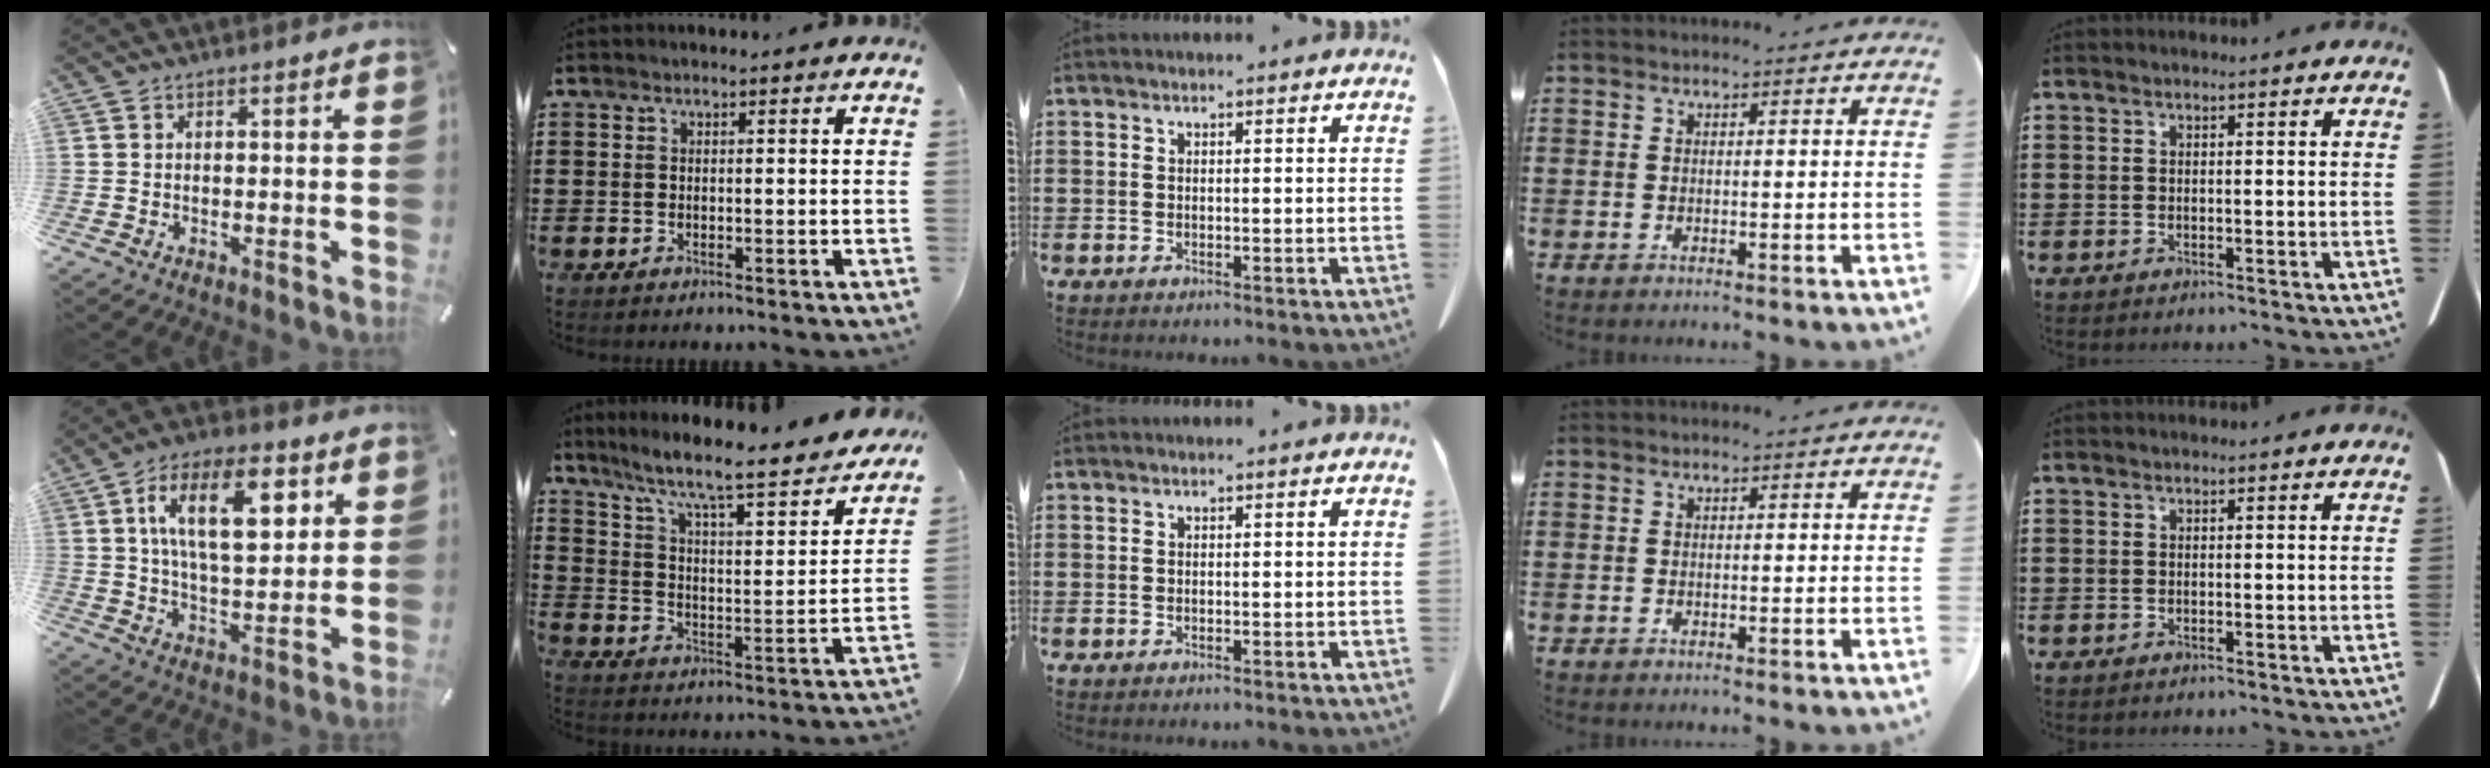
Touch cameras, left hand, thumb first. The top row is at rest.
{"thumb": {"total": 16.4, "force": [5.6, 8.3, 13.0], "torque": [-0.222, -0.003, 0.090]}, "index": {"total": 7.6, "force": [6.3, 0.2, 4.3], "torque": [-0.102, -0.058, 0.095]}}